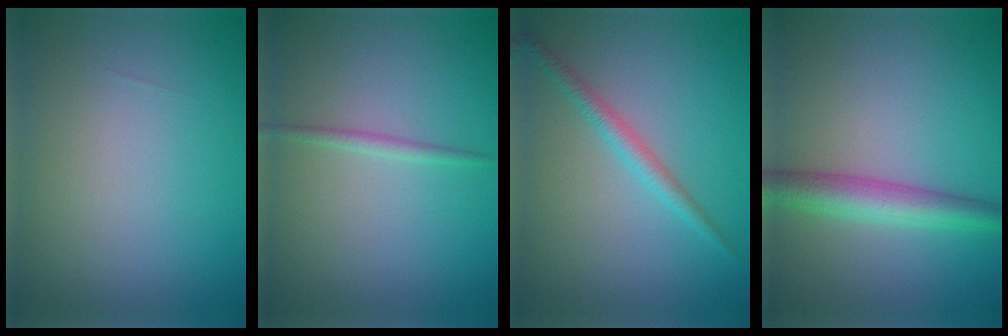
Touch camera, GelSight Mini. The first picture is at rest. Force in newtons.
{"total": 0.9, "press": 0.9, "slide": 0.0}
{"total": 2.0, "press": 2.0, "slide": 0.0}
{"total": 4.1, "press": 4.1, "slide": 0.1}